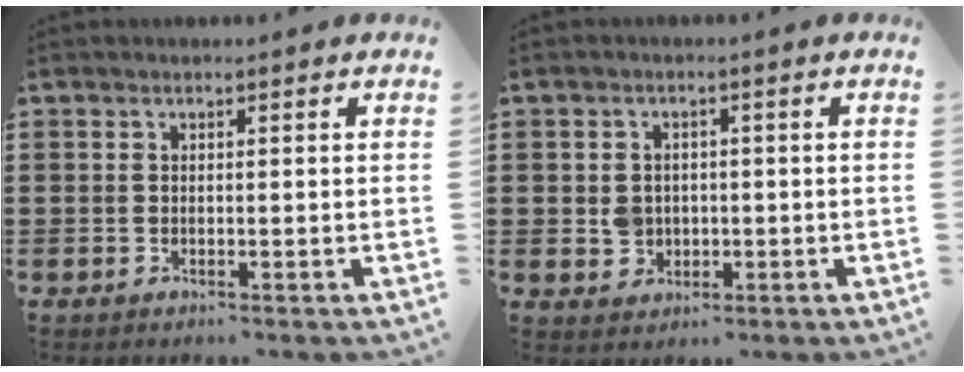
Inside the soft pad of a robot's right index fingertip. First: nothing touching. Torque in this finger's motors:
{"motor_torque": [0.11, 0.24, 0.04, 0.00]}